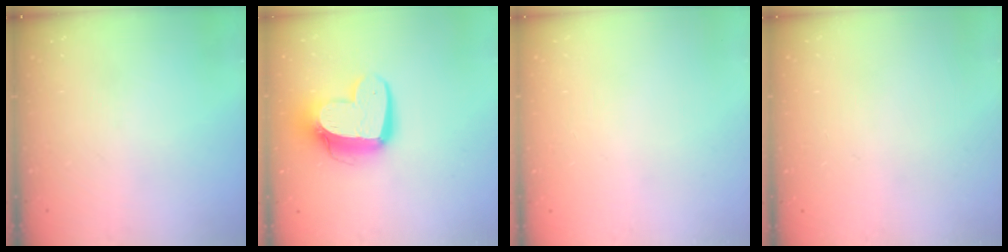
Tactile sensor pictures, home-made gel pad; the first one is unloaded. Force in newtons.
{"total": 14.6, "press": 14.6, "slide": 1.4}
{"total": 0.0}
{"total": 0.0}